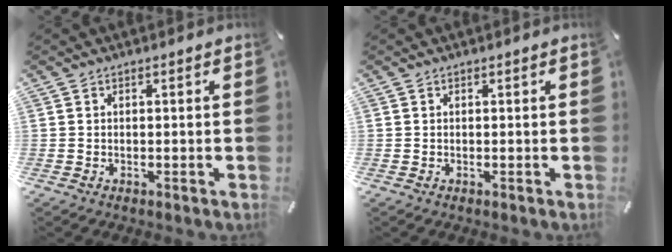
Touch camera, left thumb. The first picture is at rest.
{"total": 0.0}